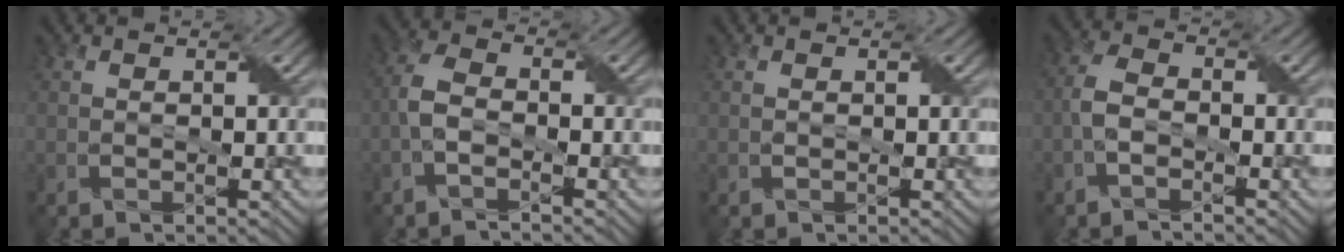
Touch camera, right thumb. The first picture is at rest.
{"total": 3.8, "force": [-1.8, 1.8, 2.8], "torque": [-0.072, 0.008, -0.045]}
{"total": 0.0}
{"total": 3.4, "force": [-1.7, 1.6, 2.4], "torque": [-0.061, 0.008, -0.043]}